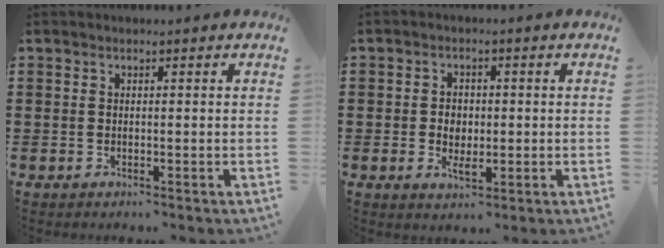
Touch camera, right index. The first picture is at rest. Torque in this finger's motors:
{"motor_torque": [1.07, 1.07, 0.33, 0.05]}